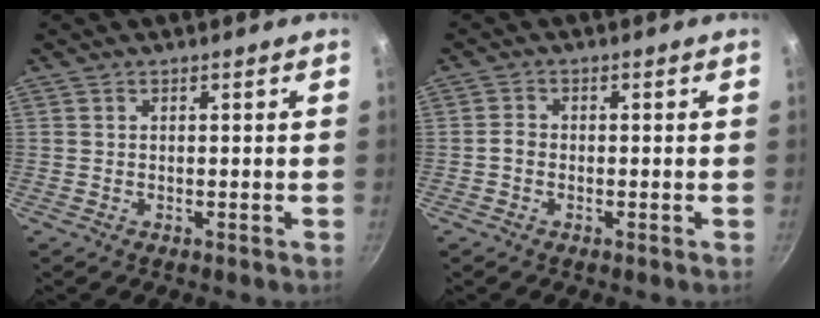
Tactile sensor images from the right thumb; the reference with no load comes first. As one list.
[{"total": 1.6, "force": [-0.7, 1.2, 0.9], "torque": [-0.014, 0.012, -0.015]}]